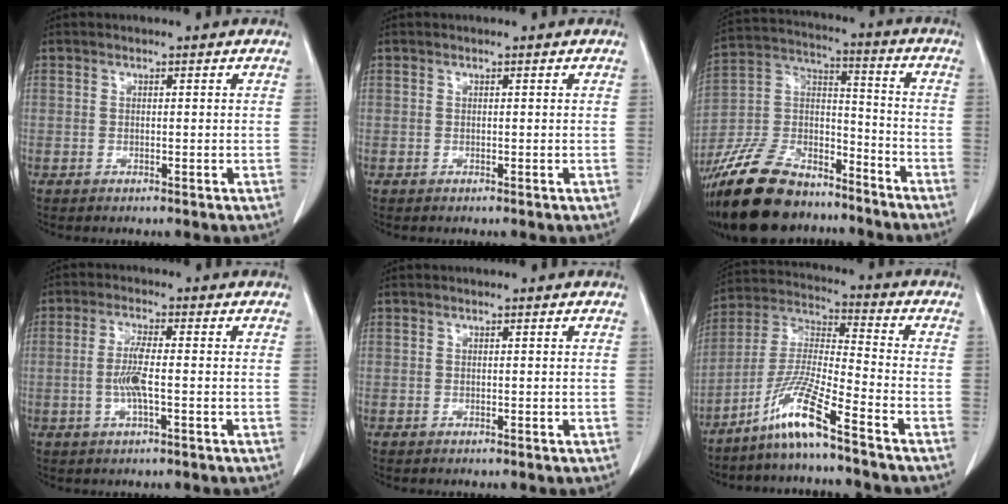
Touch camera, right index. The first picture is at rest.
{"total": 0.0}
{"total": 22.0, "force": [-17.9, 8.7, 9.4], "torque": [-0.234, 0.001, -0.317]}
{"total": 4.7, "force": [-0.8, 0.4, 4.7], "torque": [-0.101, -0.004, -0.017]}
{"total": 0.0}
{"total": 10.4, "force": [-7.4, -0.8, 7.4], "torque": [-0.159, -0.016, -0.147]}